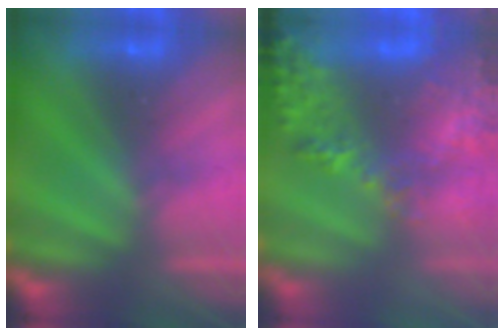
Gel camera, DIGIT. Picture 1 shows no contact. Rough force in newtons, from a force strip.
{"total": 5.5}